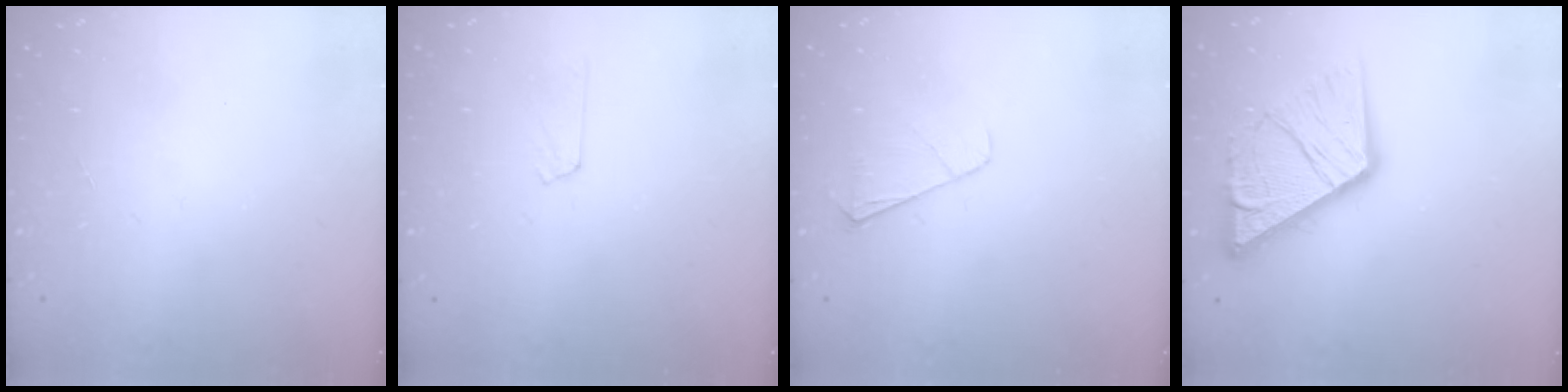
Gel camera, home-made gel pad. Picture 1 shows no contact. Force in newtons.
{"total": 2.5, "press": 2.4, "slide": 0.3}
{"total": 3.9, "press": 3.9, "slide": 0.5}
{"total": 17.9, "press": 17.8, "slide": 2.1}